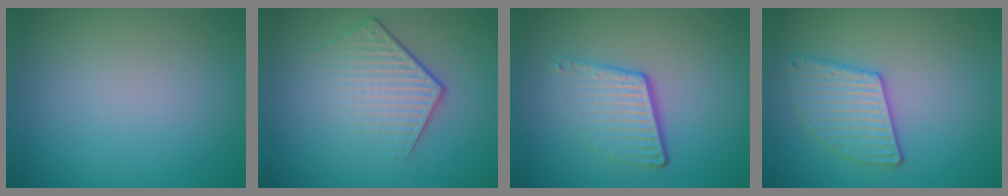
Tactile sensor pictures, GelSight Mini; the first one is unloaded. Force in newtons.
{"total": 4.2, "press": 2.9, "slide": 3.1}
{"total": 4.1, "press": 2.5, "slide": 3.2}
{"total": 3.0, "press": 2.9, "slide": 0.4}